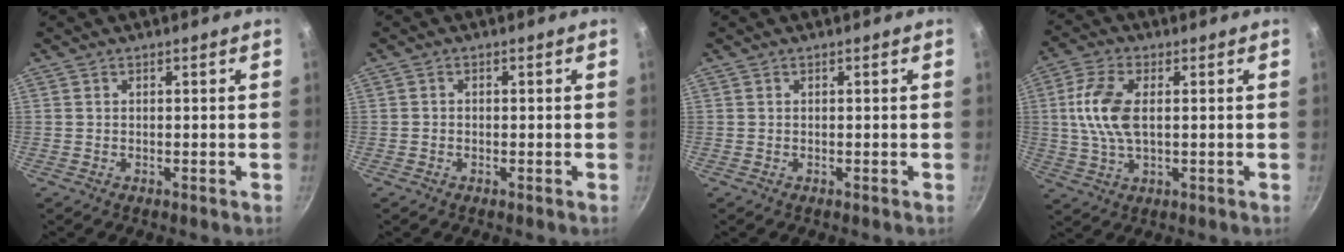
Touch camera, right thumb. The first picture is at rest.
{"total": 0.6, "force": [-0.2, 0.5, 0.3], "torque": [-0.006, 0.003, -0.005]}
{"total": 0.0}
{"total": 9.6, "force": [1.1, 5.0, 8.1], "torque": [-0.167, 0.007, 0.015]}